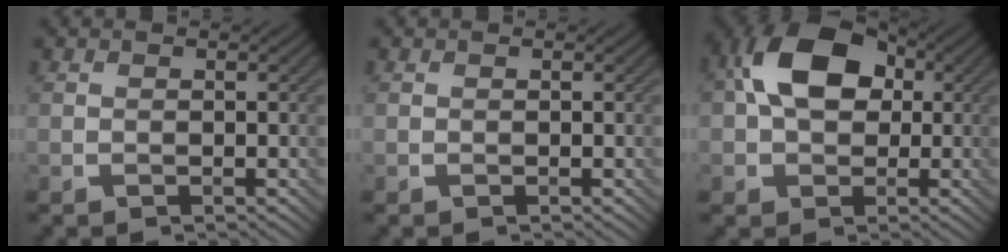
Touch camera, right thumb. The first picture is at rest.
{"total": 0.0}
{"total": 11.9, "force": [1.6, 8.2, 8.5], "torque": [-0.170, 0.027, 0.010]}